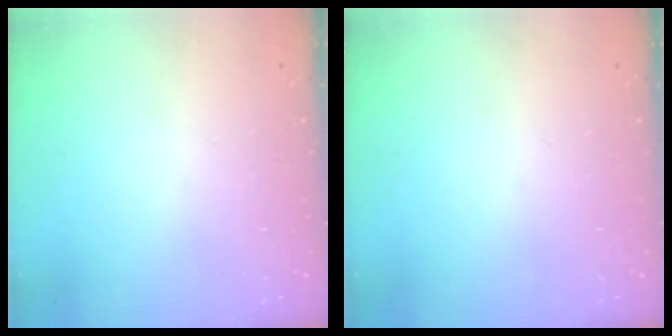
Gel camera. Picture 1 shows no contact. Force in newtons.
{"total": 0.0}